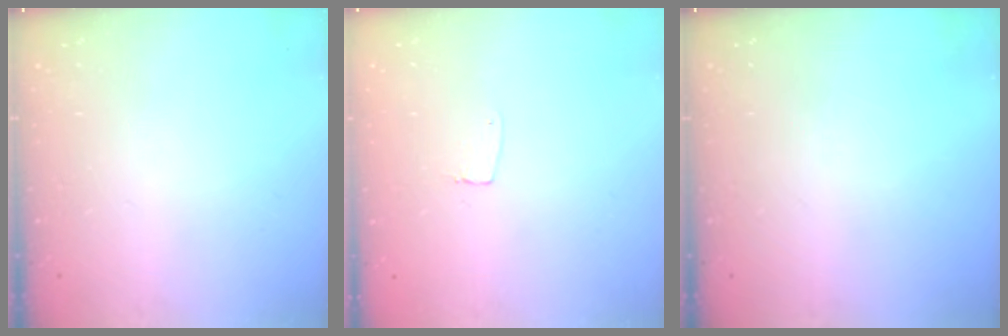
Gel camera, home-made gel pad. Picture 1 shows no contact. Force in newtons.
{"total": 3.5, "press": 3.5, "slide": 0.2}
{"total": 0.0}